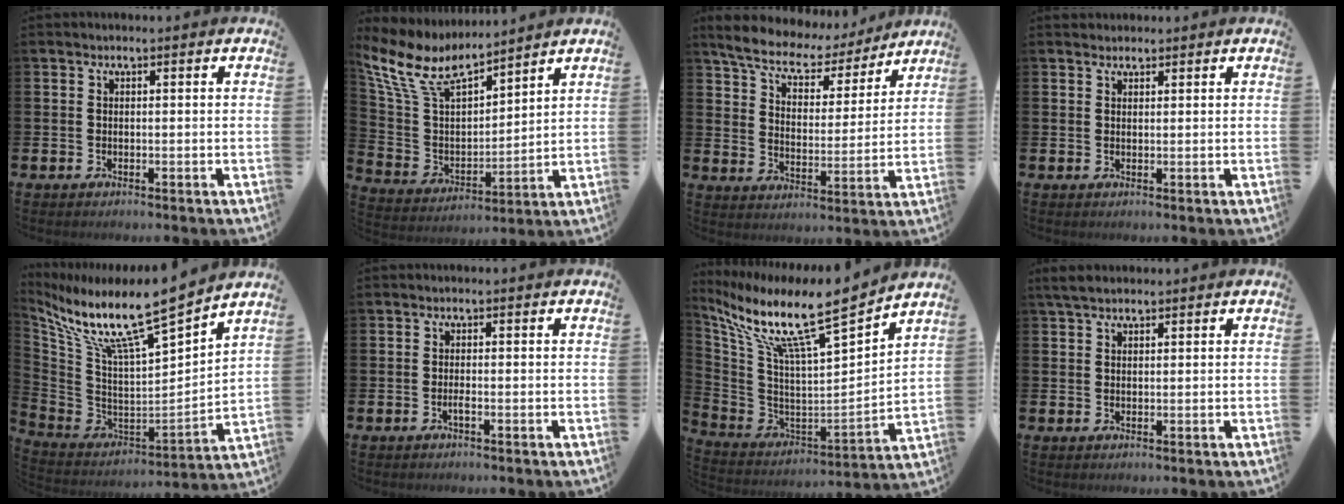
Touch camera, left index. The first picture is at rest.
{"total": 9.6, "force": [7.9, 3.7, 3.9], "torque": [-0.118, -0.044, 0.142]}
{"total": 7.5, "force": [6.8, 2.2, 2.2], "torque": [-0.072, -0.049, 0.115]}
{"total": 1.5, "force": [1.4, 0.6, -0.2], "torque": [0.013, -0.001, 0.024]}
{"total": 11.3, "force": [9.2, 0.9, 6.4], "torque": [-0.162, -0.072, 0.152]}
{"total": 0.6, "force": [-0.3, 0.0, 0.5], "torque": [-0.013, -0.002, -0.005]}
{"total": 11.7, "force": [8.7, 1.8, 7.6], "torque": [-0.170, -0.064, 0.139]}
{"total": 3.0, "force": [2.5, 1.0, 1.2], "torque": [-0.026, 0.000, 0.046]}